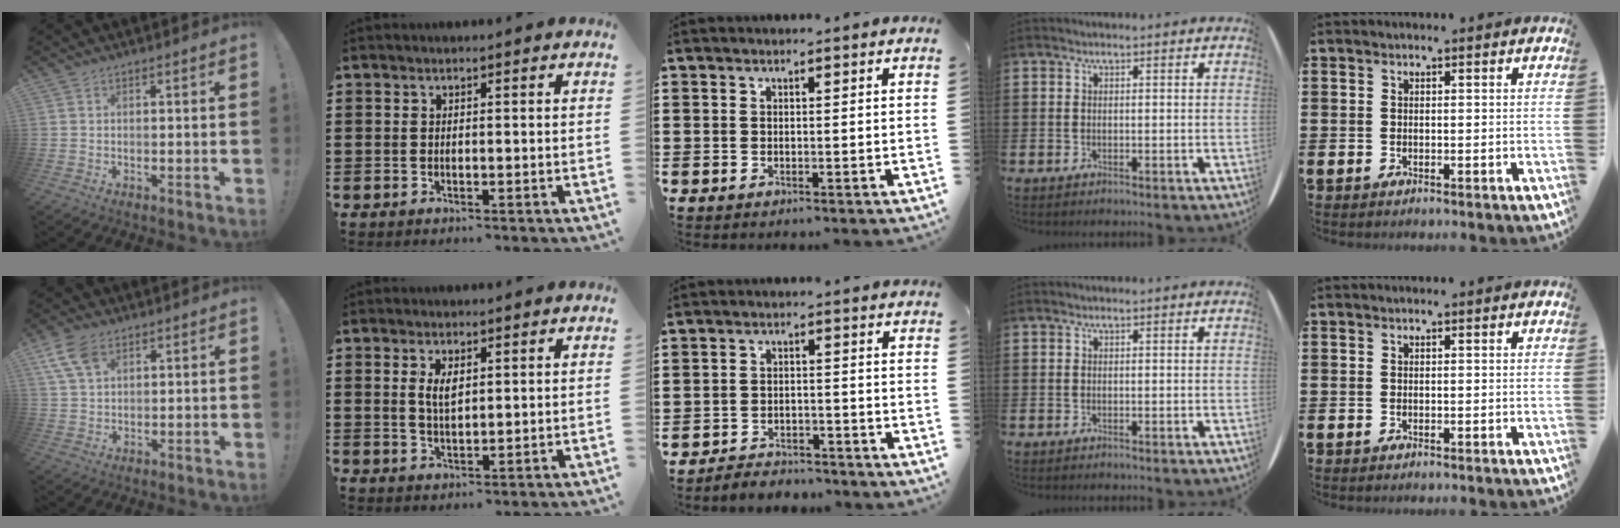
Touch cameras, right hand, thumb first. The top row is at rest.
{"thumb": {"total": 8.1, "force": [4.2, 4.7, 5.1], "torque": [-0.096, -0.008, 0.082]}, "index": {"total": 3.2, "force": [1.2, 1.3, 2.7], "torque": [-0.056, 0.005, 0.020]}, "middle": {"total": 3.1, "force": [-3.1, 0.4, -0.2], "torque": [-0.004, 0.001, -0.067]}}